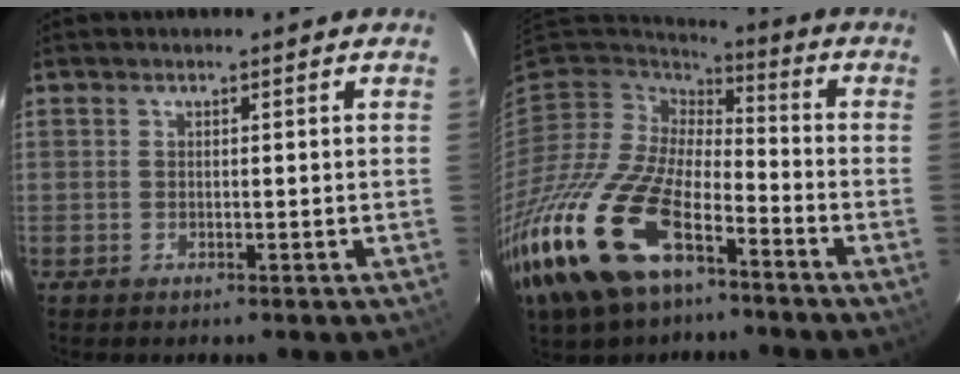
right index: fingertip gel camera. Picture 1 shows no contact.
{"total": 24.5, "force": [-13.5, 12.0, 16.6], "torque": [-0.378, -0.044, -0.253]}